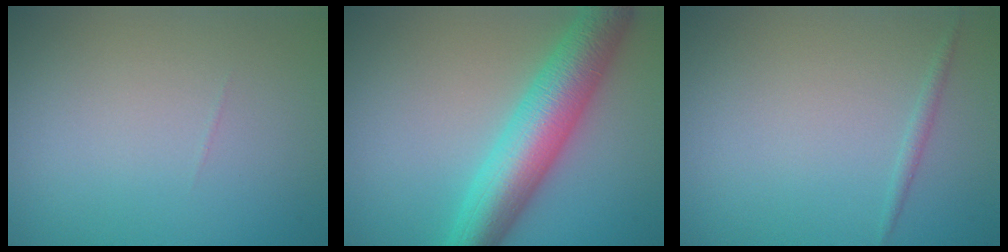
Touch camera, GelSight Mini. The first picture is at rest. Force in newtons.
{"total": 7.7, "press": 7.7, "slide": 0.1}
{"total": 0.8, "press": 0.8, "slide": 0.1}